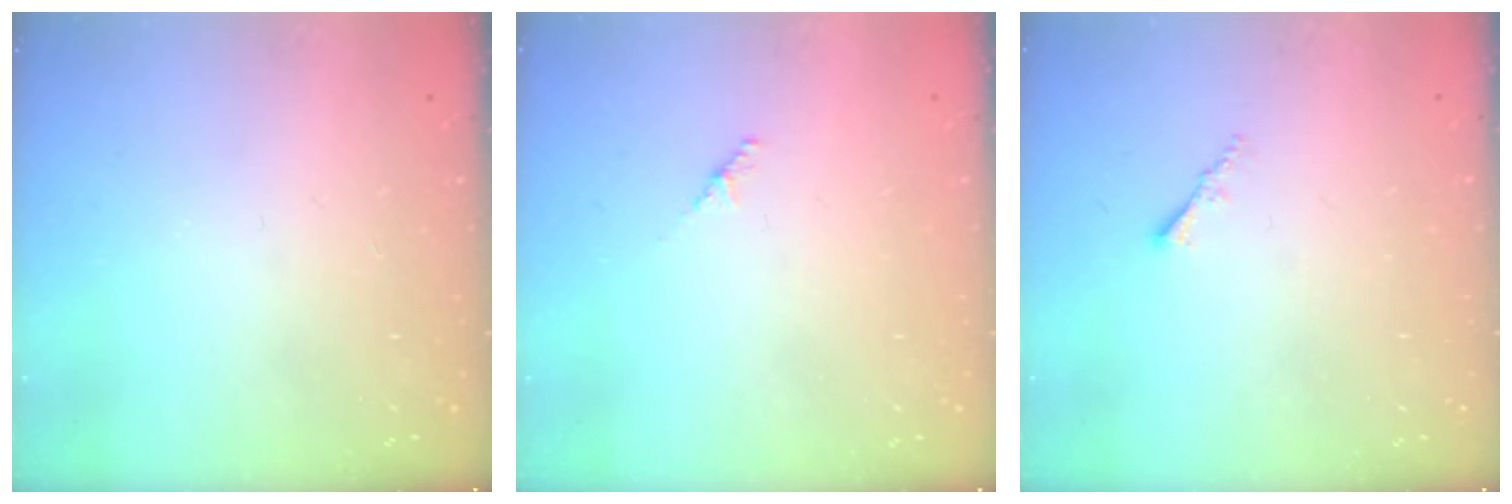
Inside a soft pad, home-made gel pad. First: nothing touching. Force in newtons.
{"total": 2.9, "press": 2.8, "slide": 0.8}
{"total": 1.2, "press": 1.1, "slide": 0.4}